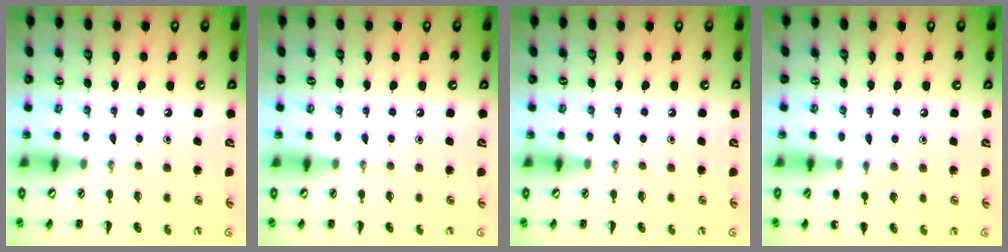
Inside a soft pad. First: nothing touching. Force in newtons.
{"total": 0.0}
{"total": 0.0}
{"total": 4.7, "press": 4.5, "slide": 1.4}